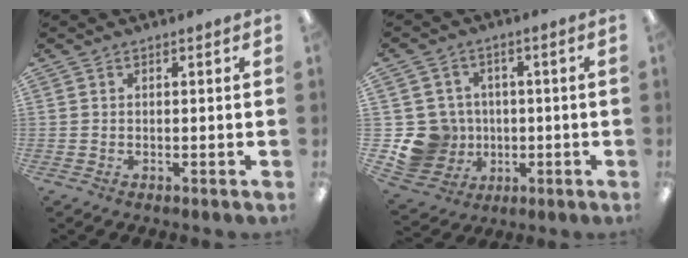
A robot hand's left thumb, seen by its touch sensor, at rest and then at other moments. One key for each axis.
{"total": 11.2, "fx": -2.0, "fy": 10.7, "fz": 2.8, "tx": -0.088, "ty": 0.019, "tz": -0.023}